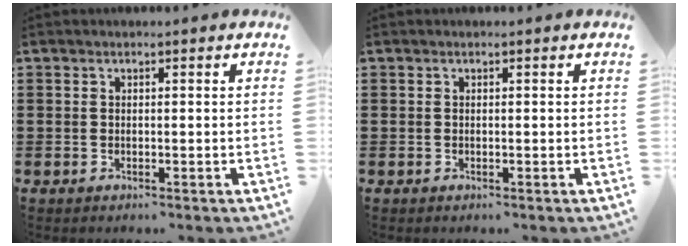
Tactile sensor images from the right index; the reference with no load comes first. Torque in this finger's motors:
{"motor_torque": [-0.60, 0.81, -0.01, -0.01]}